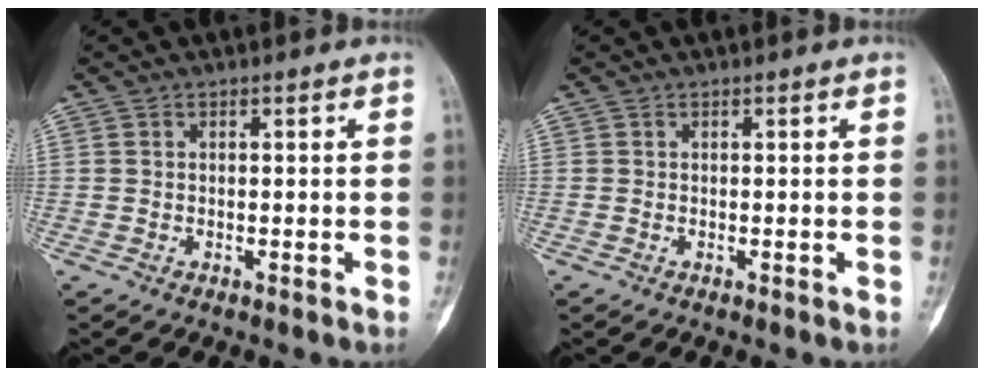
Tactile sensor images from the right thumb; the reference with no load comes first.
{"total": 0.0}